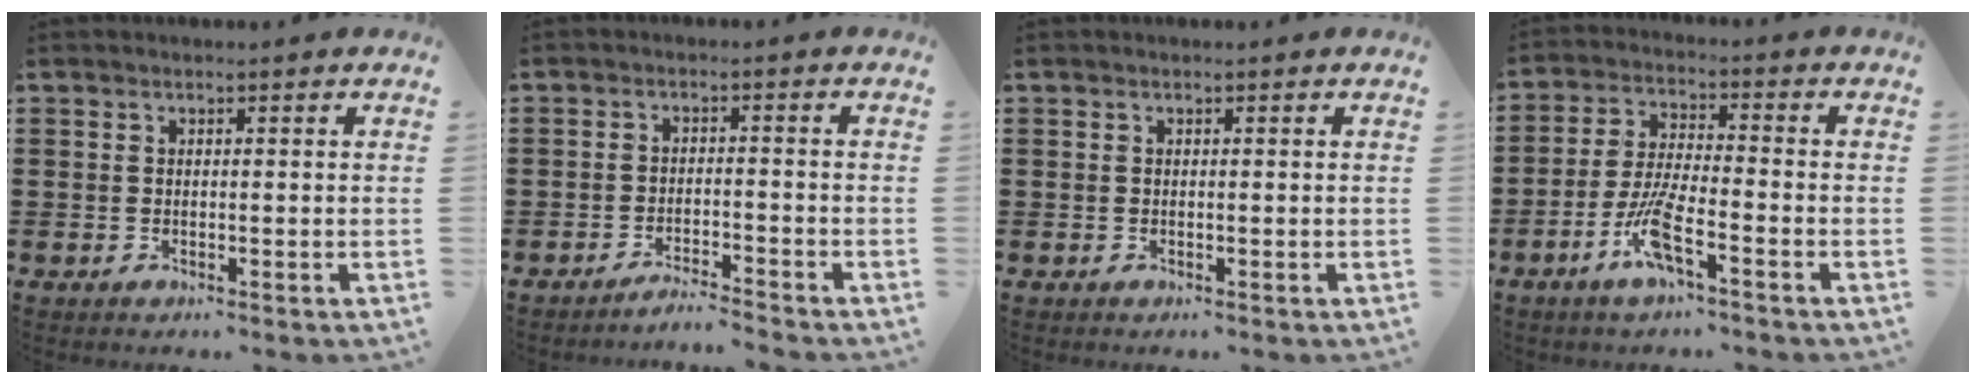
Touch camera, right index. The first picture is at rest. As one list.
[{"total": 1.1, "force": [-1.0, -0.1, 0.3], "torque": [-0.007, -0.001, -0.020]}, {"total": 0.0}, {"total": 7.3, "force": [-4.0, 0.9, 6.1], "torque": [-0.137, -0.012, -0.078]}]